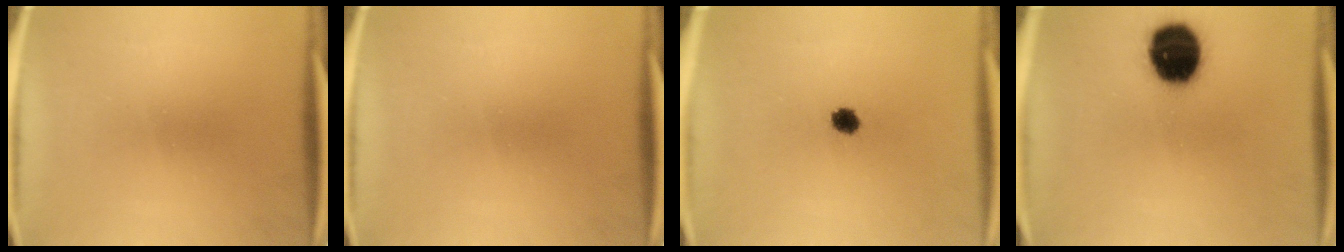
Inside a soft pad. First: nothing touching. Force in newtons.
{"total": 0.0}
{"total": 3.0}
{"total": 16.3}